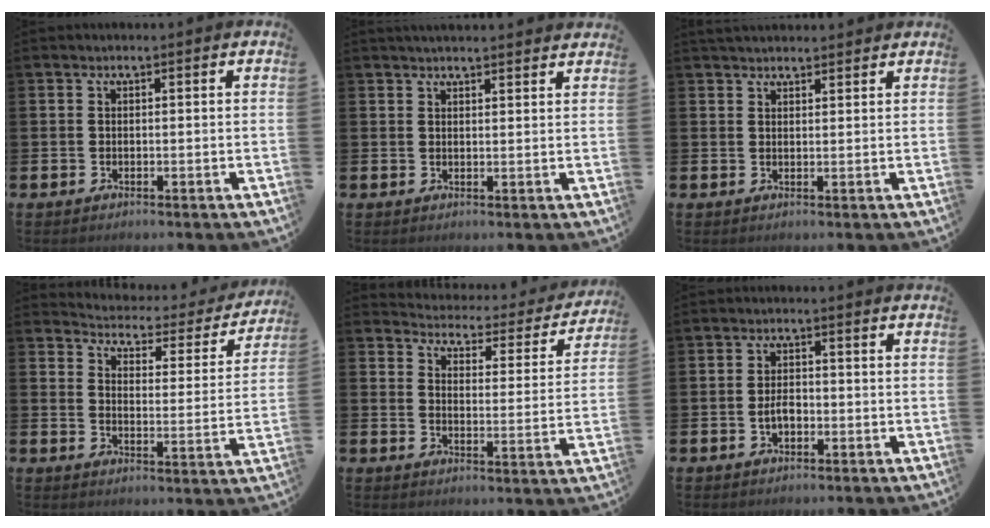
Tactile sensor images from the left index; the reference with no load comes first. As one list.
[{"total": 2.5, "force": [2.5, 0.1, 0.3], "torque": [-0.007, -0.010, 0.045]}, {"total": 2.6, "force": [2.5, 0.6, 0.3], "torque": [-0.001, -0.010, 0.043]}, {"total": 3.9, "force": [3.7, 1.1, 0.3], "torque": [-0.027, -0.041, 0.055]}, {"total": 3.9, "force": [3.8, 1.0, 0.5], "torque": [-0.029, -0.039, 0.056]}, {"total": 2.5, "force": [-0.6, 1.5, 1.9], "torque": [-0.025, 0.000, -0.014]}]